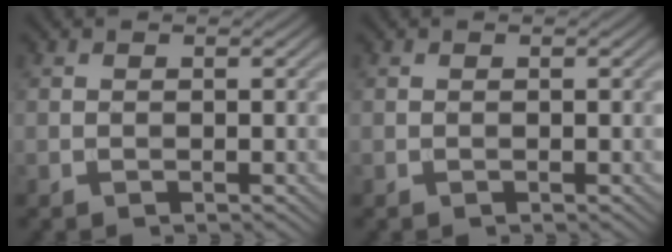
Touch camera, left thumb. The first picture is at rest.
{"total": 0.0}